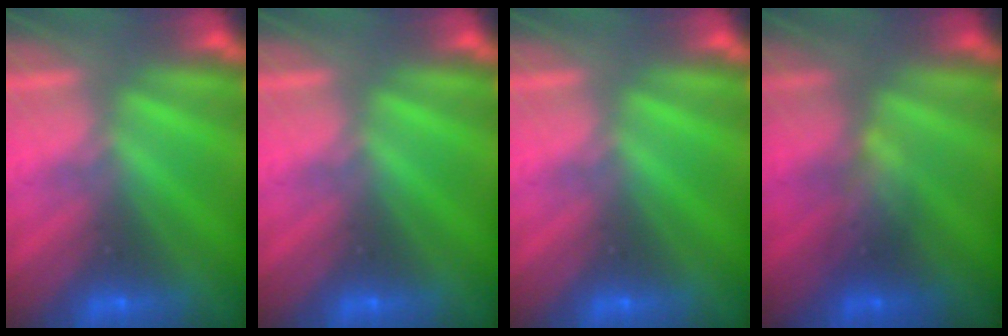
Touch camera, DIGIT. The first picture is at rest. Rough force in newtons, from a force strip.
{"total": 0.0}
{"total": 0.0}
{"total": 2.3}